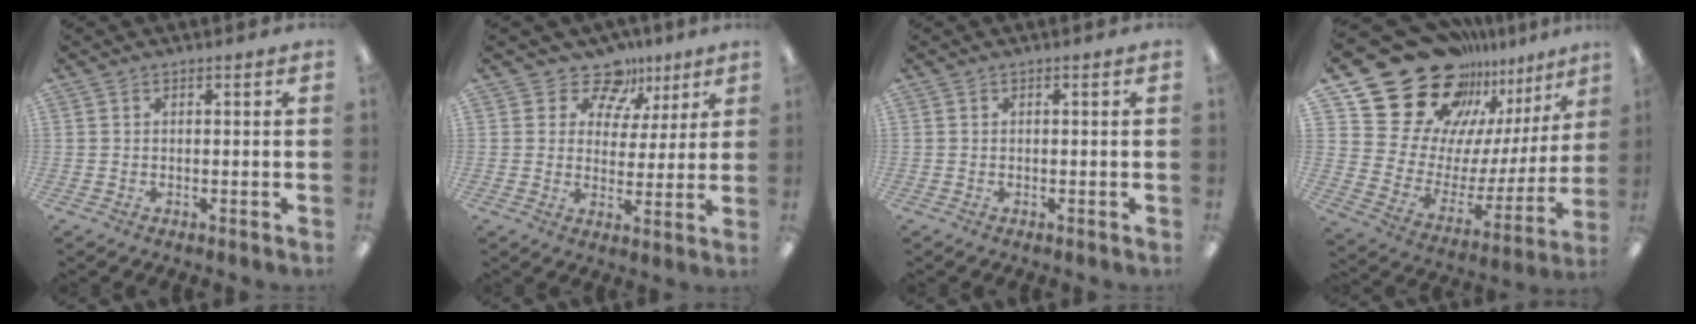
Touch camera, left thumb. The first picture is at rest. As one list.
[{"total": 10.5, "force": [7.5, 6.8, 2.9], "torque": [-0.052, -0.046, 0.139]}, {"total": 0.0}, {"total": 27.3, "force": [20.8, 14.8, 9.7], "torque": [-0.164, -0.147, 0.397]}]